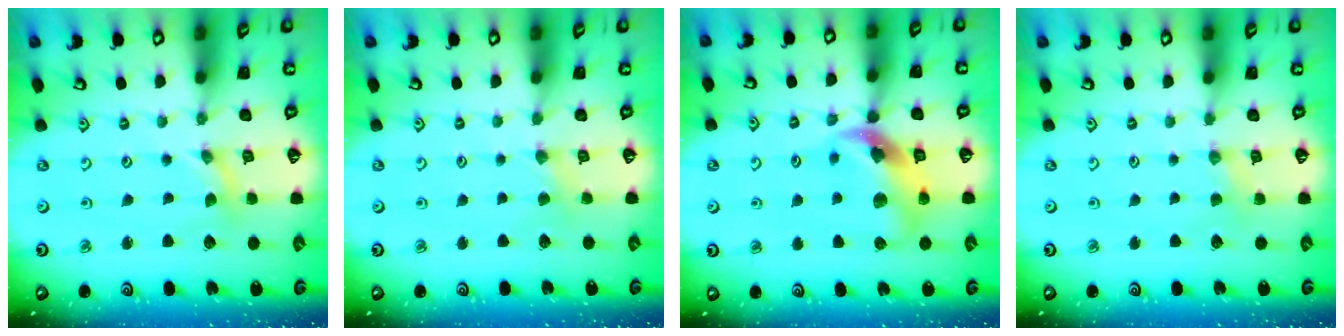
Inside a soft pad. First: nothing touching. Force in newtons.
{"total": 2.4, "press": 2.4, "slide": 0.4}
{"total": 12.7, "press": 12.6, "slide": 1.8}
{"total": 3.0, "press": 3.0, "slide": 0.4}